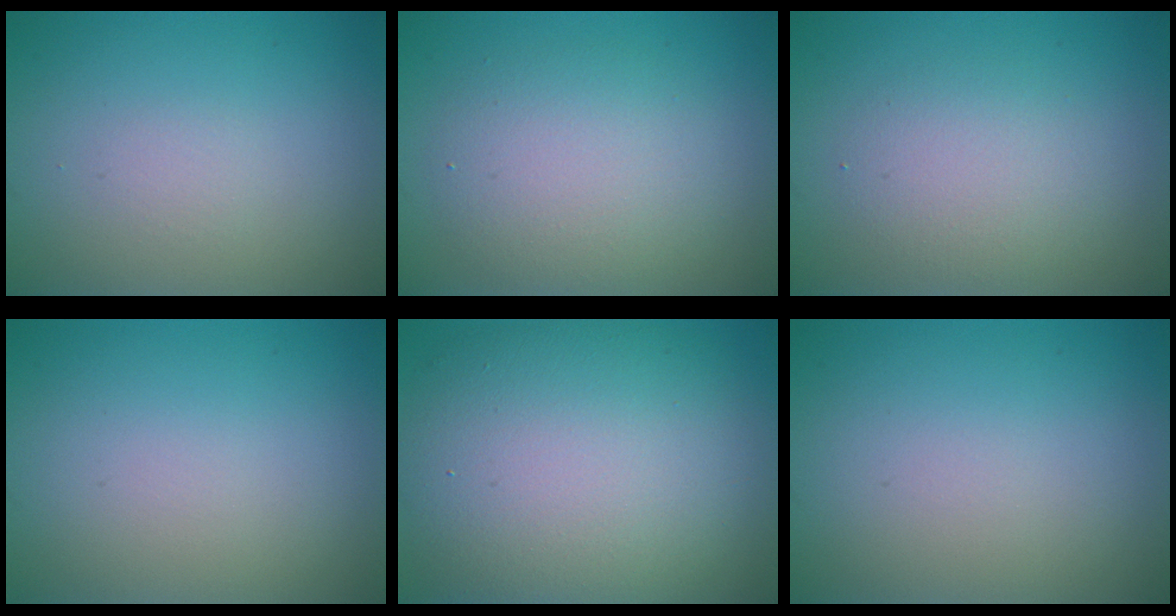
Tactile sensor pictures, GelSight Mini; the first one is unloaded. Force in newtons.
{"total": 4.4, "press": 4.4, "slide": 0.2}
{"total": 3.0, "press": 3.0, "slide": 0.2}
{"total": 0.0}
{"total": 12.9, "press": 12.9, "slide": 0.9}
{"total": 0.0}